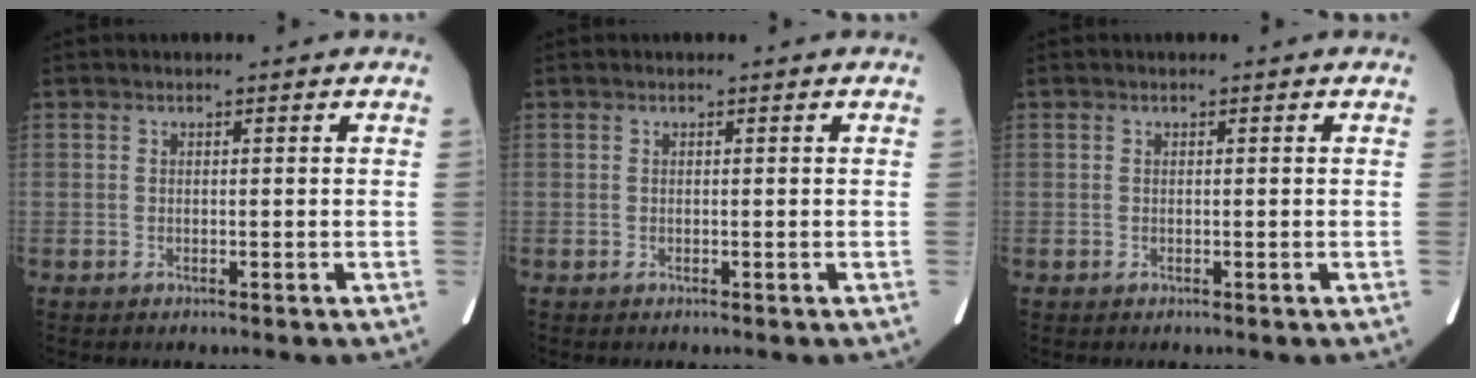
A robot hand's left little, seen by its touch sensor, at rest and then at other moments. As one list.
[{"total": 0.0}, {"total": 0.0}]